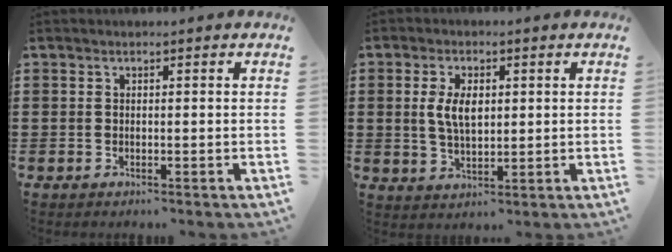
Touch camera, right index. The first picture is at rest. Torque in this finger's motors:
{"motor_torque": [1.10, 0.21, 0.31, 0.16]}